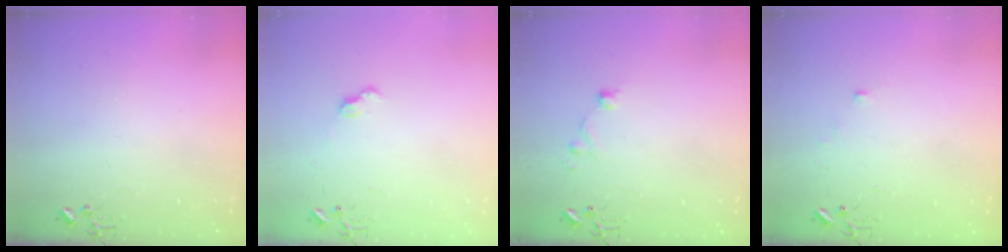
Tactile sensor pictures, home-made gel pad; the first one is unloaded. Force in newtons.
{"total": 6.4, "press": 6.4, "slide": 0.8}
{"total": 9.6, "press": 9.6, "slide": 0.8}
{"total": 5.4, "press": 5.3, "slide": 0.7}